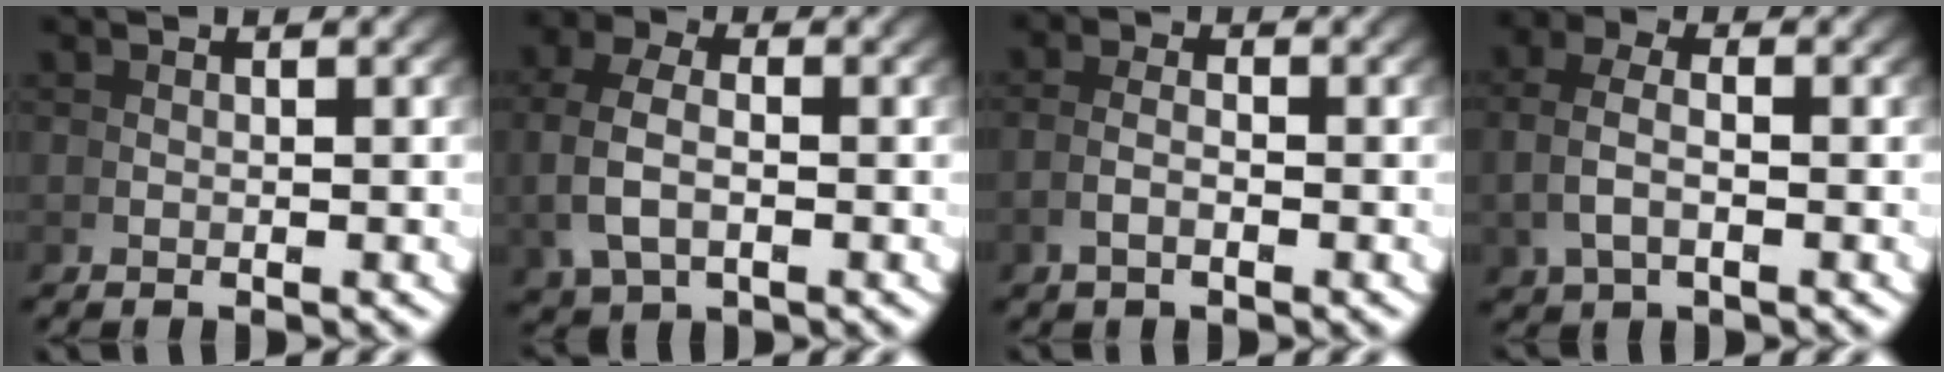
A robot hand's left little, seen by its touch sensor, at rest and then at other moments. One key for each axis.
{"total": 3.4, "fx": 0.2, "fy": 2.0, "fz": 2.7, "tx": -0.071, "ty": -0.007, "tz": 0.014}
{"total": 1.3, "fx": -0.5, "fy": 0.2, "fz": 1.2, "tx": -0.028, "ty": -0.008, "tz": -0.006}
{"total": 2.7, "fx": 0.2, "fy": 1.2, "fz": 2.4, "tx": -0.057, "ty": -0.006, "tz": 0.013}